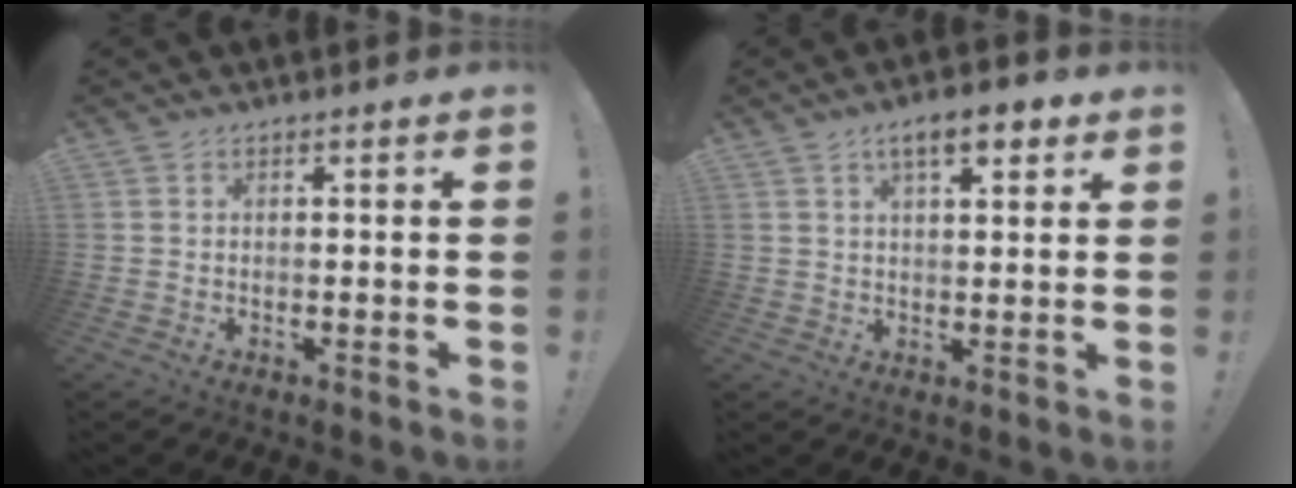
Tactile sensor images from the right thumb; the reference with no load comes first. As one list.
[{"total": 7.4, "force": [4.0, 2.6, 5.7], "torque": [-0.081, -0.012, 0.065]}]